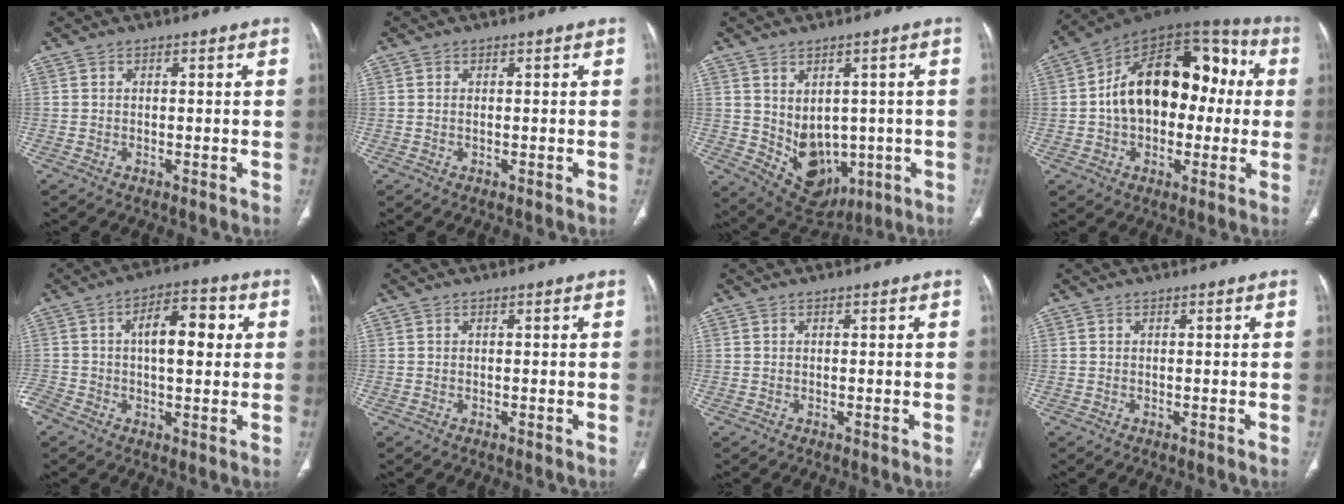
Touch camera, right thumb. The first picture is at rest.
{"total": 0.0}
{"total": 11.7, "force": [-1.3, 8.6, 7.7], "torque": [-0.085, -0.001, 0.018]}
{"total": 22.4, "force": [1.2, 14.4, 17.1], "torque": [-0.233, 0.049, 0.013]}
{"total": 12.4, "force": [0.9, 6.5, 10.6], "torque": [-0.172, 0.027, 0.010]}
{"total": 0.0}
{"total": 0.0}
{"total": 0.0}